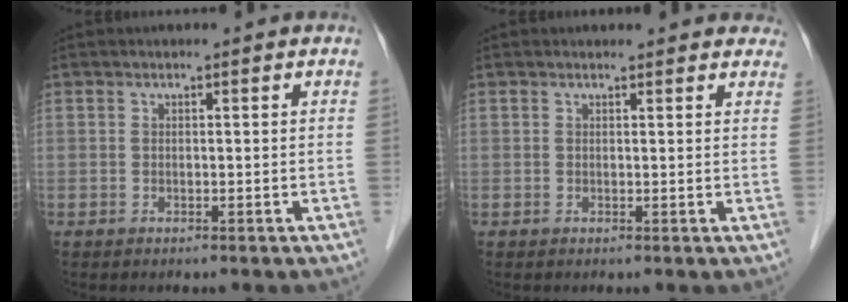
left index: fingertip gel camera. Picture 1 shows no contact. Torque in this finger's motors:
{"motor_torque": [0.53, -0.82, 0.08, 0.01]}